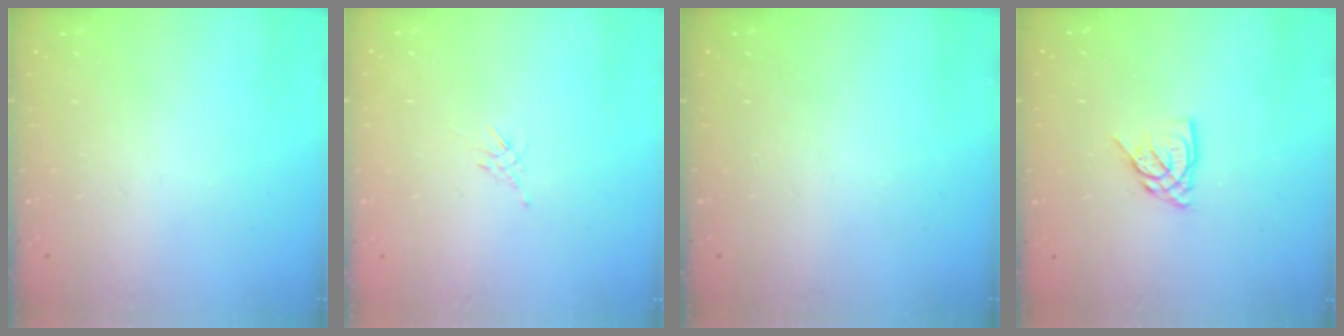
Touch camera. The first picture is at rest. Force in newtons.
{"total": 2.1, "press": 2.0, "slide": 0.5}
{"total": 0.0}
{"total": 6.4, "press": 6.4, "slide": 0.7}